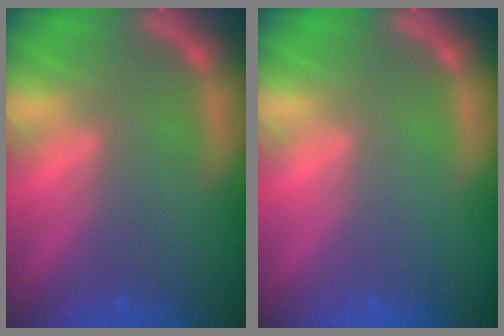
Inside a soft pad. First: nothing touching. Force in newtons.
{"total": 0.0}